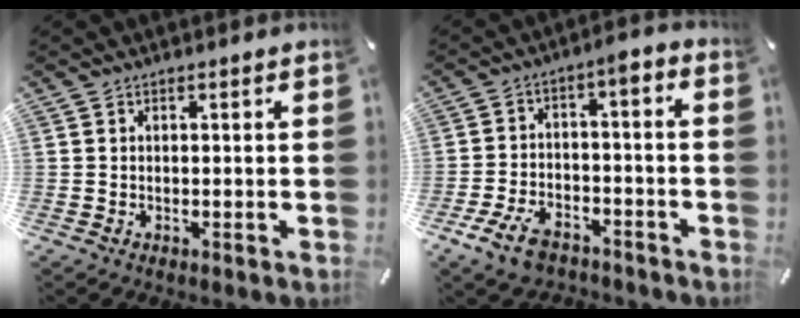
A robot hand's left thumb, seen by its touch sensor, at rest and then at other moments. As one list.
[{"total": 10.4, "force": [-6.0, 5.5, 6.5], "torque": [-0.123, 0.041, -0.111]}]